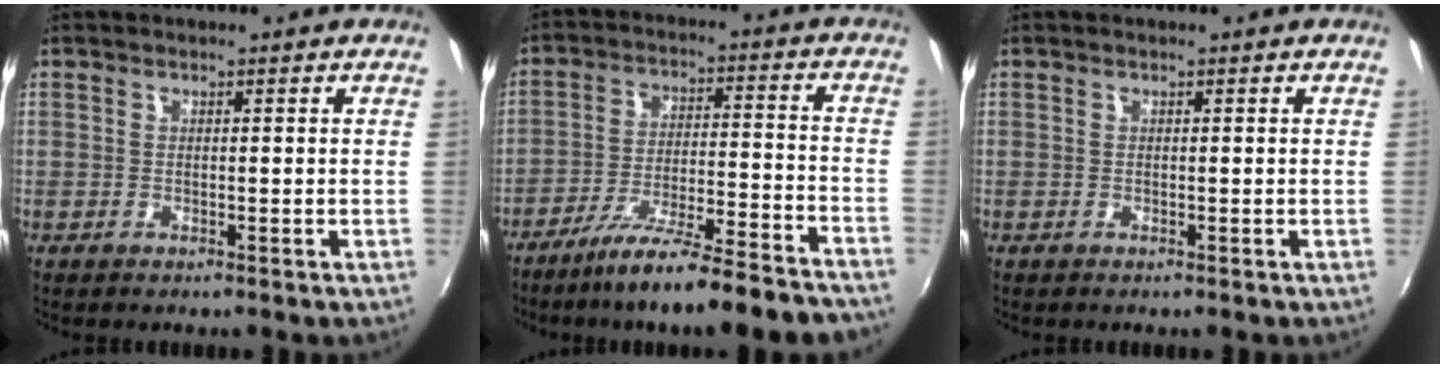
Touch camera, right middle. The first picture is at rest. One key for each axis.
{"total": 19.6, "fx": -16.9, "fy": 0.9, "fz": 9.9, "tx": -0.173, "ty": -0.040, "tz": -0.249}
{"total": 0.0}